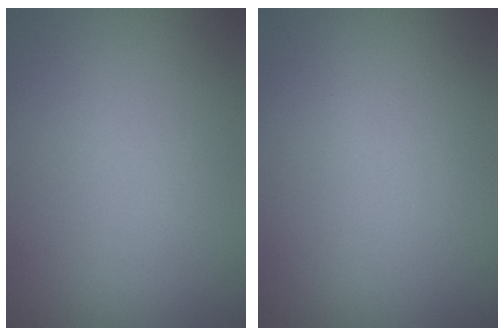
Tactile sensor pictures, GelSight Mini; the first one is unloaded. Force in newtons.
{"total": 0.0}